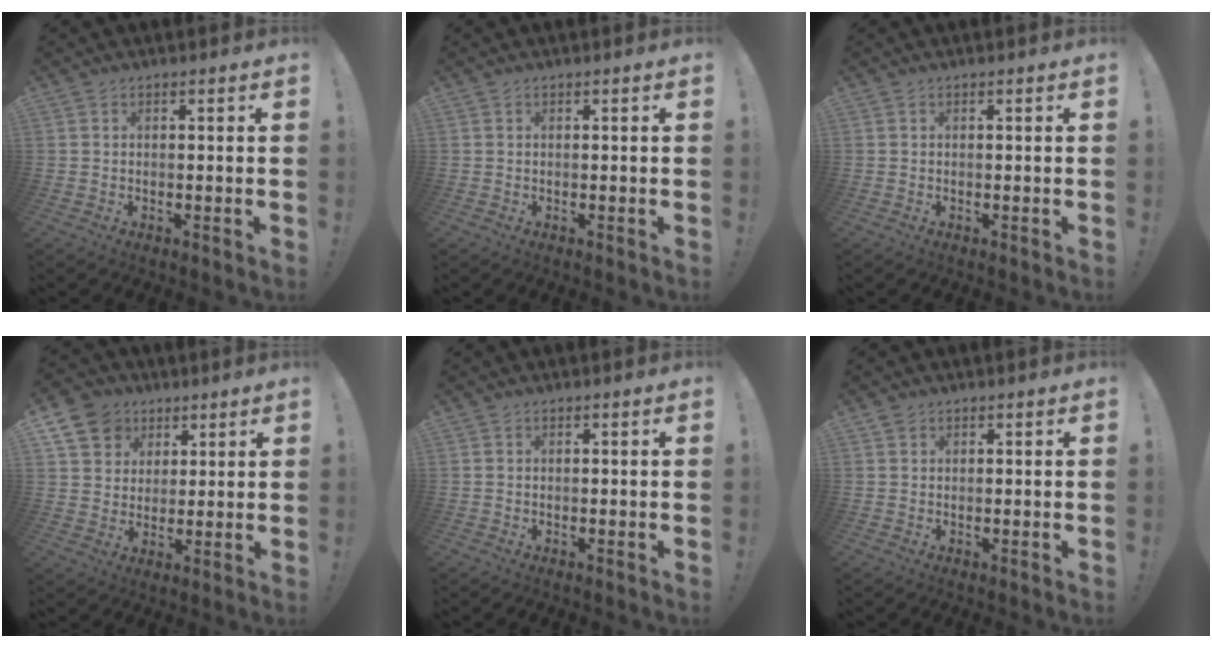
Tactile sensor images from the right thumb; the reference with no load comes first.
{"total": 0.0}
{"total": 0.0}
{"total": 11.2, "force": [5.5, 9.1, 3.4], "torque": [-0.051, -0.032, 0.111]}
{"total": 0.0}
{"total": 1.0, "force": [0.7, 0.7, 0.1], "torque": [0.003, -0.002, 0.013]}